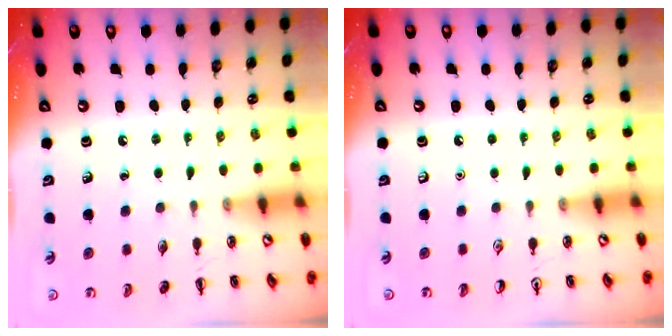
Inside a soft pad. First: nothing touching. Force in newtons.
{"total": 0.0}